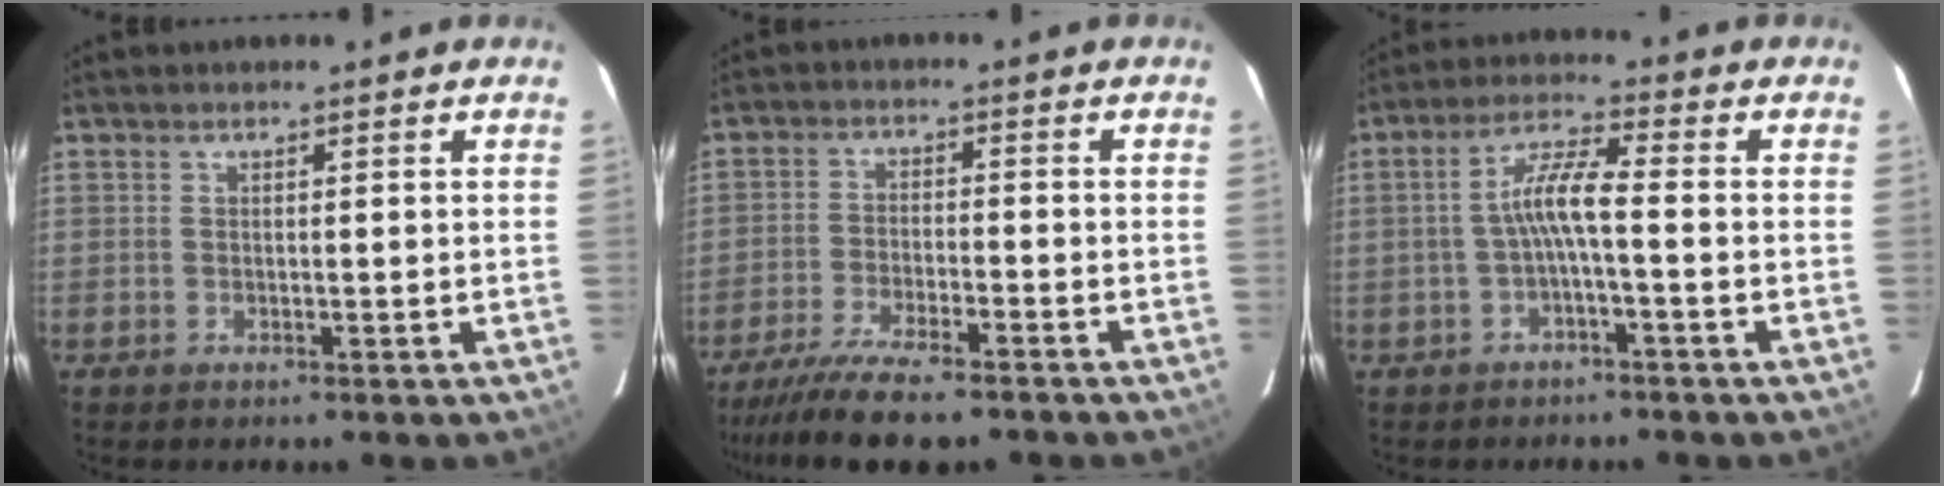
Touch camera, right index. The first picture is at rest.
{"total": 12.2, "force": [-10.0, 2.4, 6.6], "torque": [-0.153, -0.031, -0.173]}
{"total": 5.6, "force": [-1.6, 0.3, 5.4], "torque": [-0.117, 0.014, -0.029]}